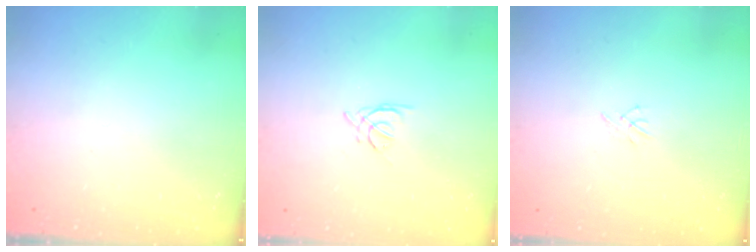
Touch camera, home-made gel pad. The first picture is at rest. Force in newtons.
{"total": 2.5, "press": 2.4, "slide": 0.5}
{"total": 0.5, "press": 0.4, "slide": 0.3}